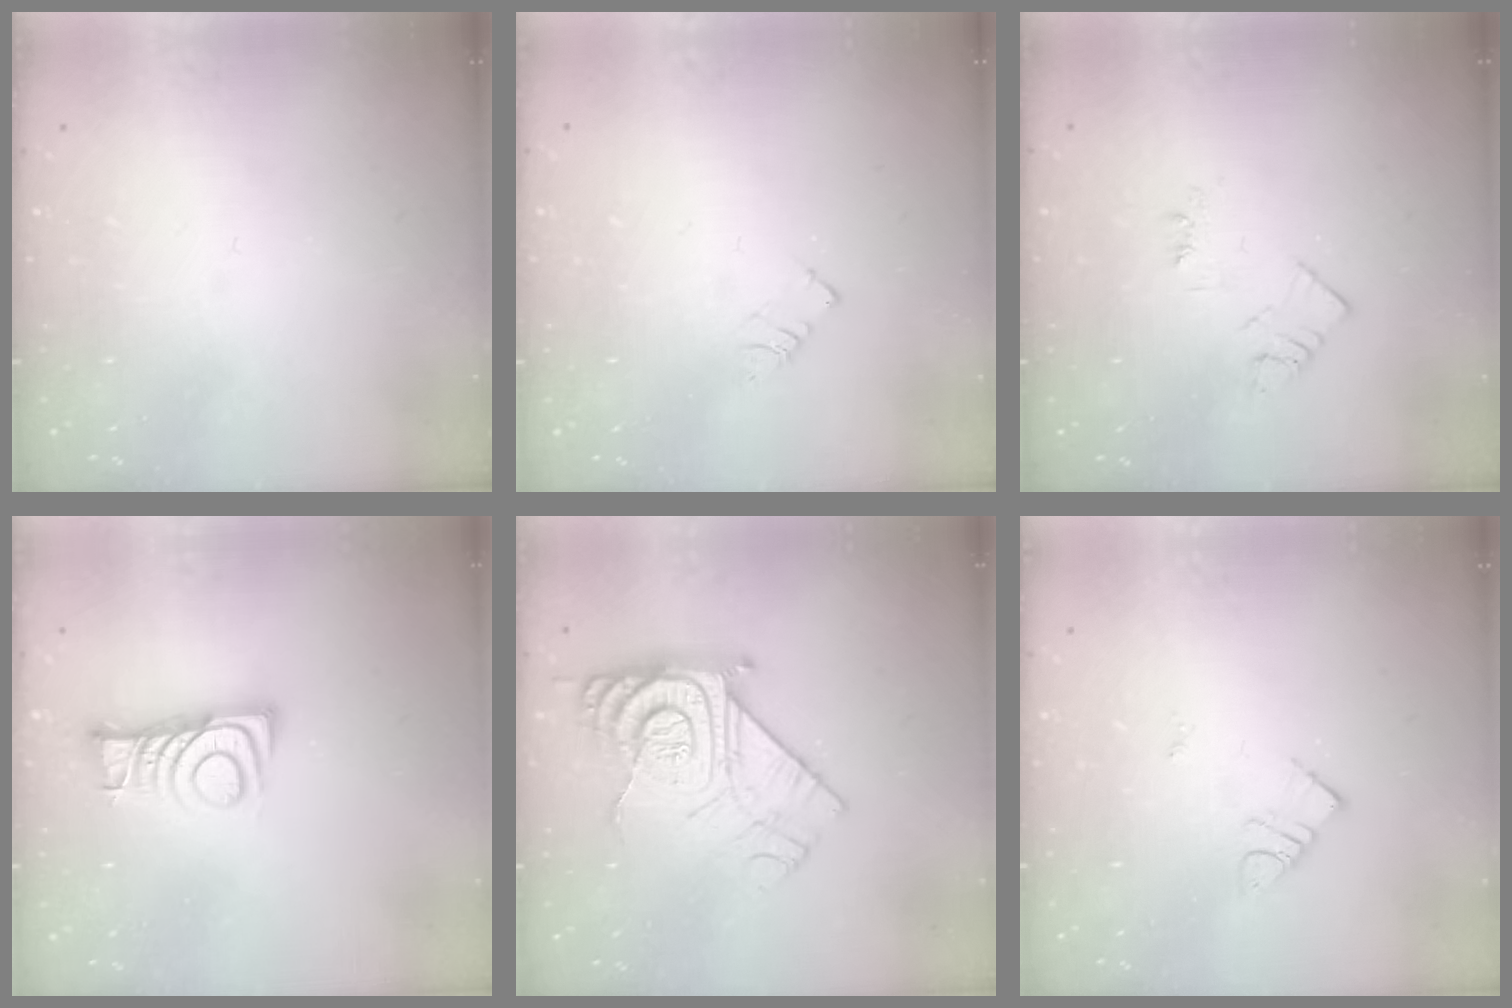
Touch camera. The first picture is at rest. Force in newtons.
{"total": 2.6, "press": 2.6, "slide": 0.3}
{"total": 5.5, "press": 5.4, "slide": 0.7}
{"total": 8.0, "press": 7.9, "slide": 0.5}
{"total": 14.8, "press": 14.7, "slide": 1.3}
{"total": 5.8, "press": 5.8, "slide": 0.6}